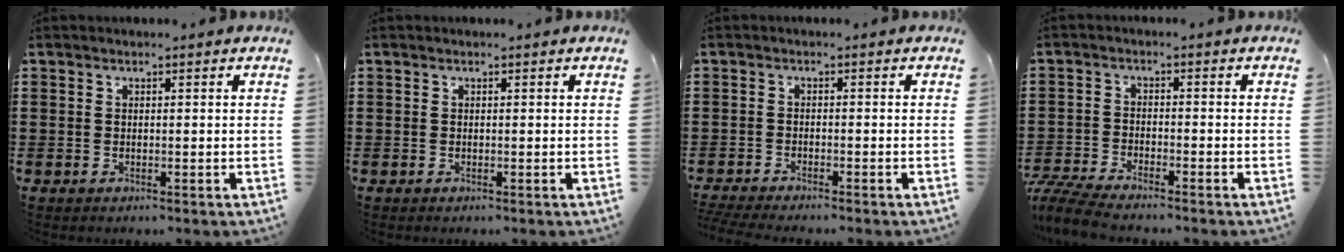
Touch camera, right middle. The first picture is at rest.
{"total": 0.0}
{"total": 2.2, "force": [-2.2, 0.0, 0.4], "torque": [-0.018, -0.002, -0.047]}
{"total": 5.5, "force": [-5.2, 0.6, 1.7], "torque": [-0.052, -0.006, -0.107]}